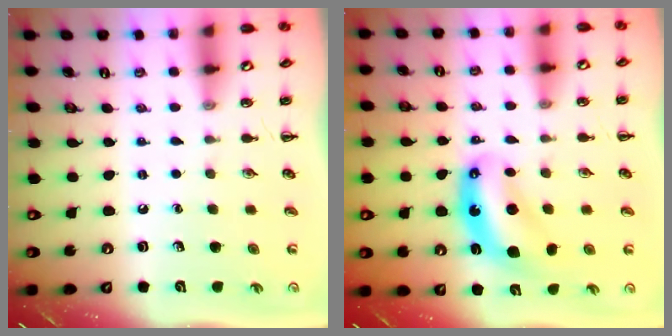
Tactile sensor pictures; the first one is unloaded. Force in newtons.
{"total": 7.3, "press": 7.2, "slide": 1.4}